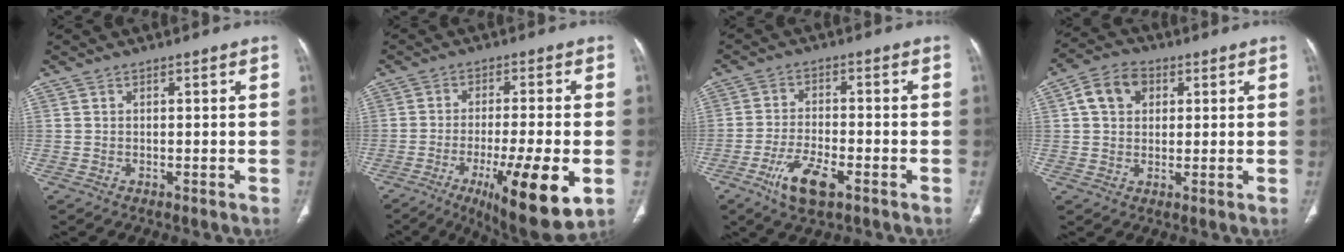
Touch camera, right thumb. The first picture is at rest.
{"total": 16.4, "force": [-5.9, 3.4, 14.9], "torque": [-0.218, -0.006, -0.082]}
{"total": 8.4, "force": [-4.4, 3.1, 6.4], "torque": [-0.129, 0.011, -0.077]}
{"total": 7.5, "force": [2.2, 5.7, 4.3], "torque": [-0.062, 0.009, 0.032]}